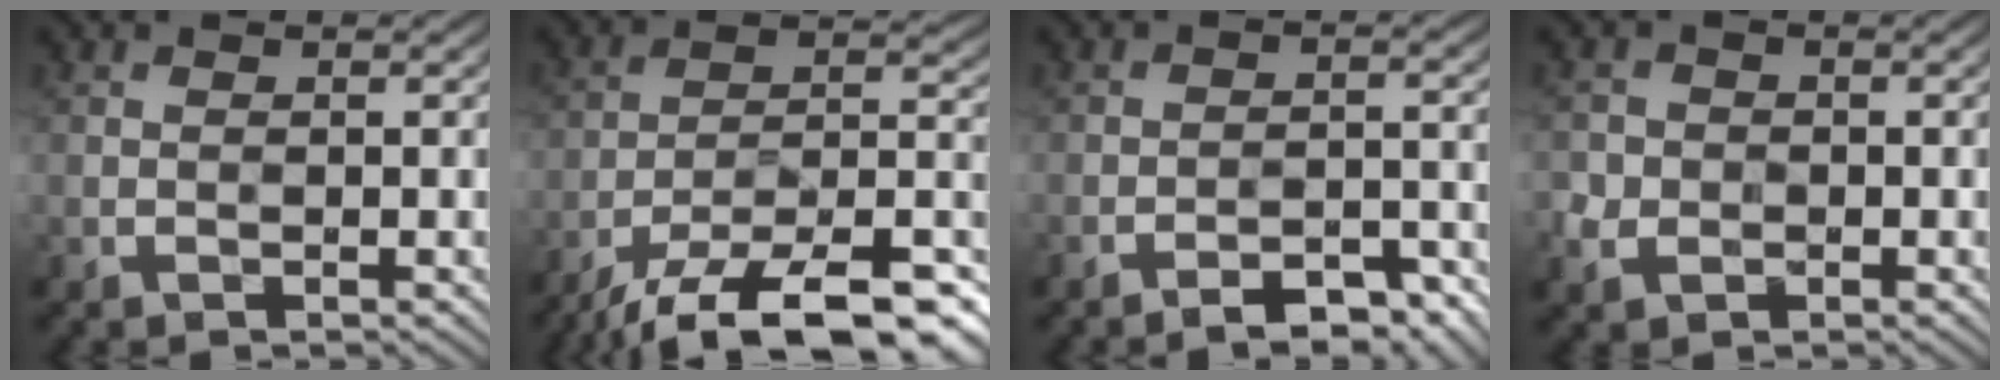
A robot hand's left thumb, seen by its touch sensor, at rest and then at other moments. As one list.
[{"total": 17.1, "force": [-12.8, 5.3, 10.0], "torque": [-0.165, -0.013, -0.205]}, {"total": 5.7, "force": [-4.8, 1.4, 2.7], "torque": [-0.043, 0.013, -0.067]}, {"total": 2.8, "force": [-1.2, 2.5, 0.6], "torque": [-0.022, -0.008, -0.020]}]